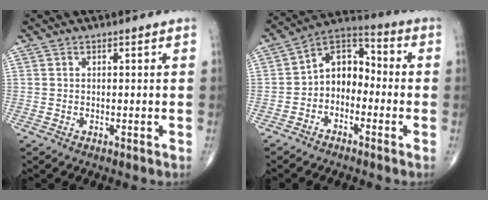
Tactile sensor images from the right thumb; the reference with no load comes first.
{"total": 8.9, "force": [-2.1, 6.5, 5.6], "torque": [-0.063, 0.046, -0.057]}